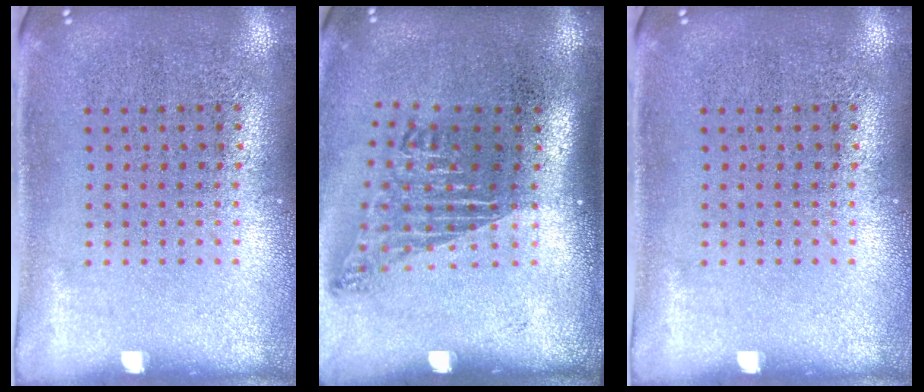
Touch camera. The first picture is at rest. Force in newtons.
{"total": 1.7, "press": 1.1, "slide": 1.3}
{"total": 0.0}